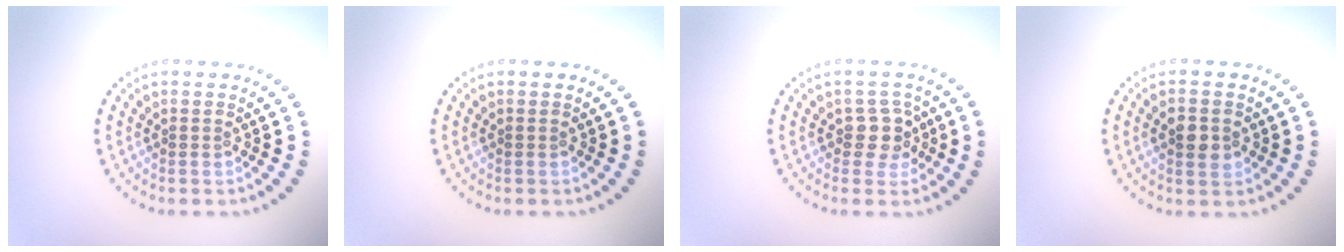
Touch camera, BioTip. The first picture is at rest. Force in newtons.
{"total": 0.0}
{"total": 2.4, "press": 2.0, "slide": 1.3}
{"total": 2.6, "press": 2.6, "slide": 0.1}